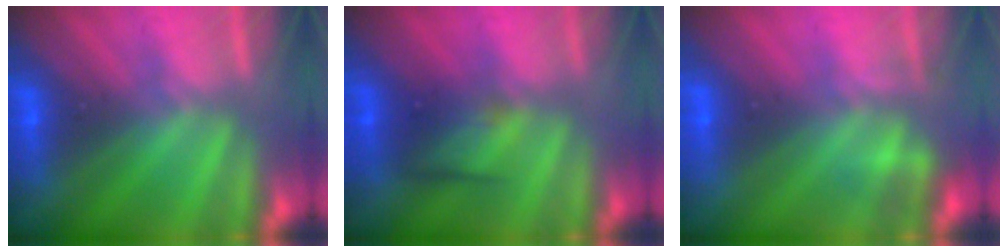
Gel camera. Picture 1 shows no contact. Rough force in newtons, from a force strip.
{"total": 2.4}
{"total": 2.3}